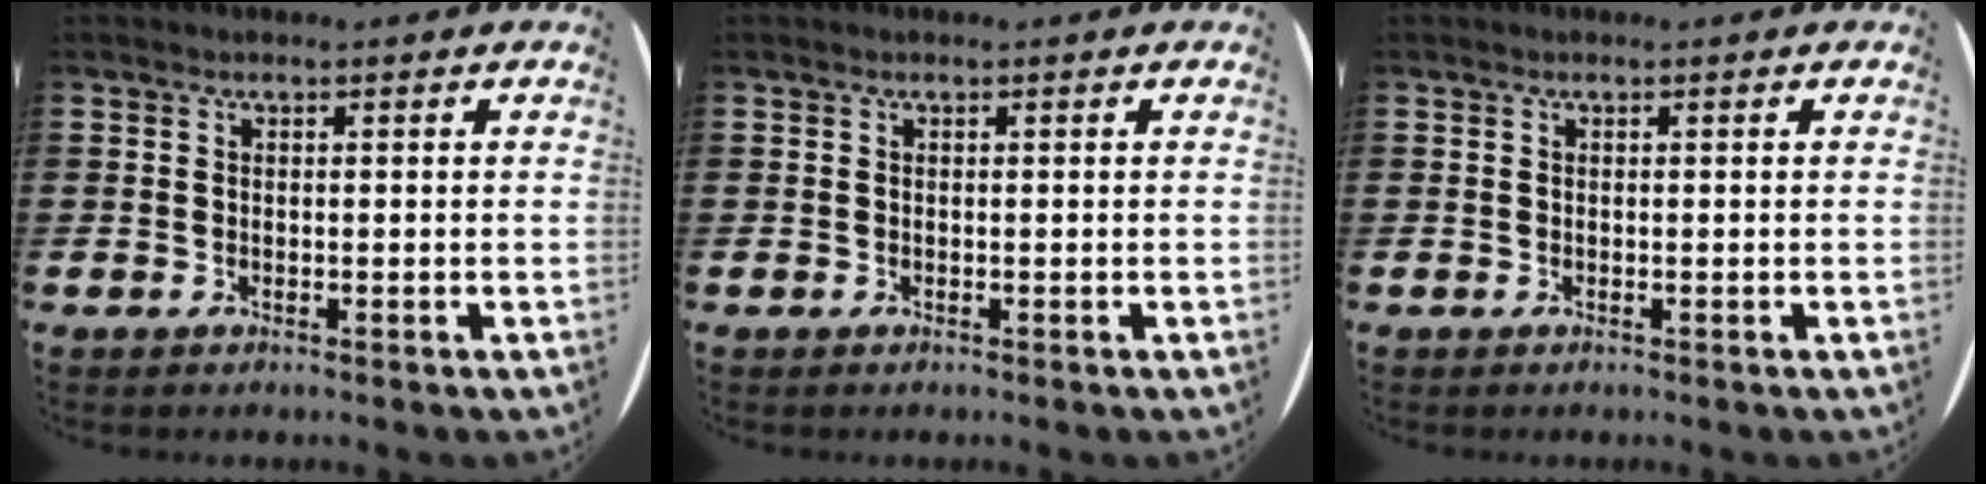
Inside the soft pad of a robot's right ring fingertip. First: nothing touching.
{"total": 0.0}
{"total": 0.0}